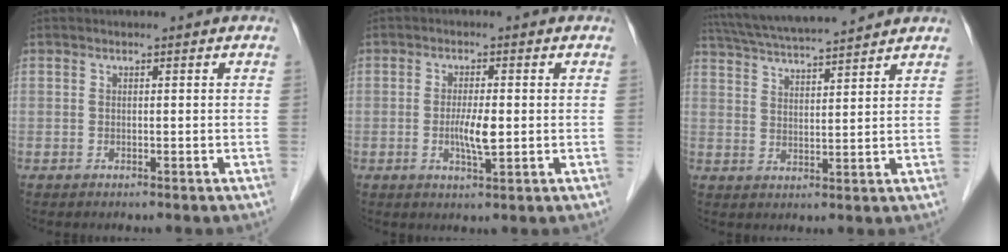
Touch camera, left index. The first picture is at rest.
{"total": 3.9, "force": [-0.6, 0.6, 3.8], "torque": [-0.075, -0.010, -0.010]}
{"total": 13.1, "force": [11.8, 0.4, 5.5], "torque": [-0.106, 0.024, 0.190]}